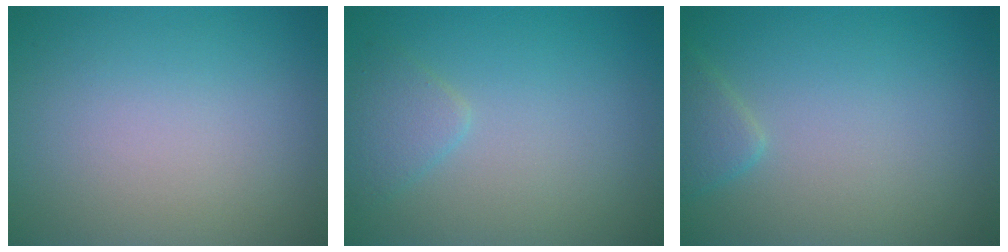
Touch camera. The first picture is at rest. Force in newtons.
{"total": 1.7, "press": 1.7, "slide": 0.1}
{"total": 1.6, "press": 1.6, "slide": 0.1}